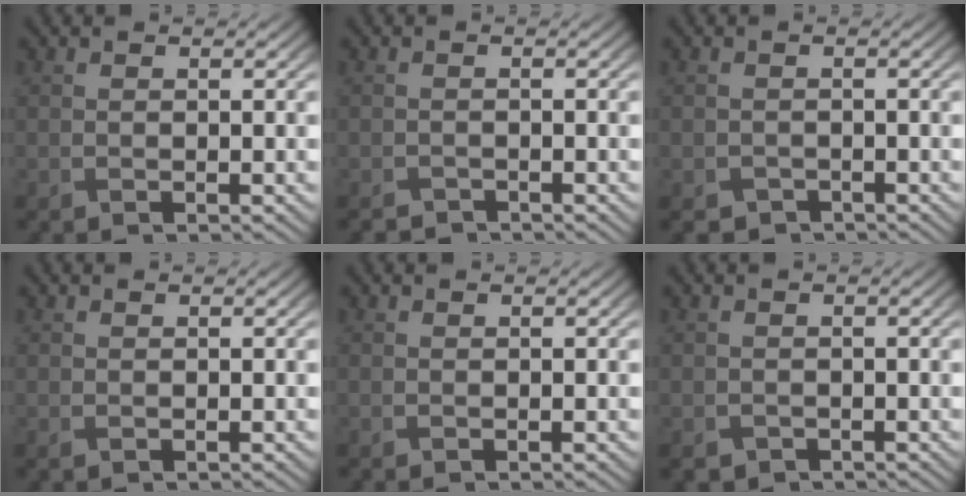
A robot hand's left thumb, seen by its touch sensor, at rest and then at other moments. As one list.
[{"total": 1.7, "force": [-1.7, 0.3, 0.2], "torque": [-0.003, -0.006, -0.033]}, {"total": 1.8, "force": [-1.5, 0.9, 0.2], "torque": [0.000, -0.004, -0.030]}, {"total": 0.0}, {"total": 0.0}, {"total": 1.0, "force": [-0.8, 0.7, 0.0], "torque": [0.001, -0.003, -0.017]}]